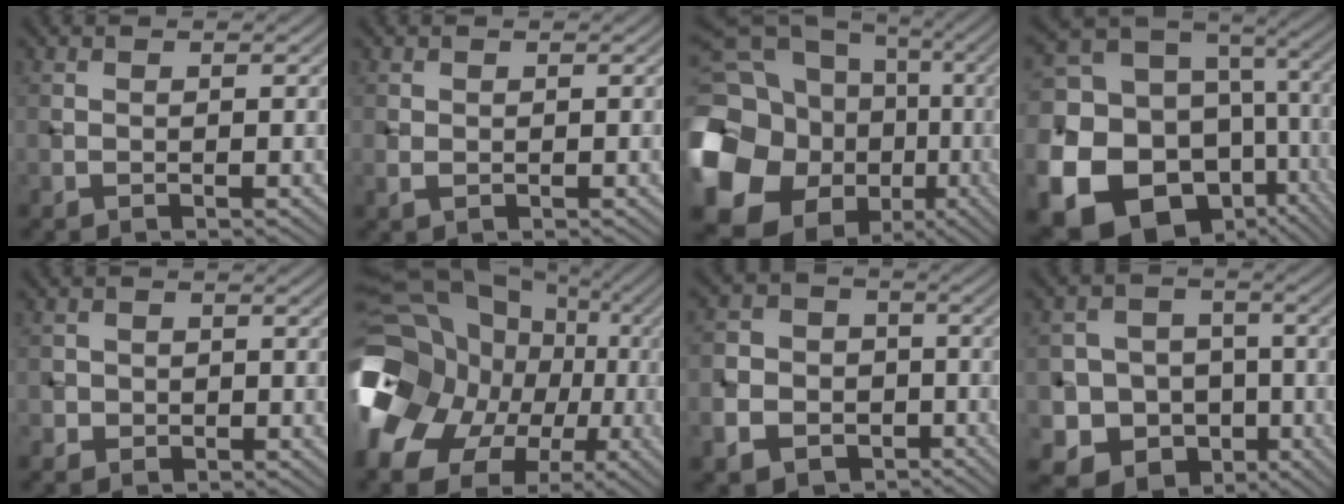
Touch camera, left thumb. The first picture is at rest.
{"total": 0.9, "force": [0.1, 0.7, 0.4], "torque": [-0.011, -0.001, 0.005]}
{"total": 21.7, "force": [-3.8, 17.8, 11.8], "torque": [-0.277, -0.045, -0.061]}
{"total": 24.4, "force": [-6.1, 20.6, 11.6], "torque": [-0.291, -0.036, -0.089]}
{"total": 1.9, "force": [-0.4, 1.8, 0.4], "torque": [0.003, -0.003, -0.013]}
{"total": 18.9, "force": [-1.8, 15.1, 11.3], "torque": [-0.259, -0.008, -0.029]}
{"total": 10.5, "force": [-4.6, 8.8, 3.3], "torque": [-0.107, -0.040, -0.094]}
{"total": 9.9, "force": [-3.4, 8.8, 2.9], "torque": [-0.077, -0.012, -0.093]}